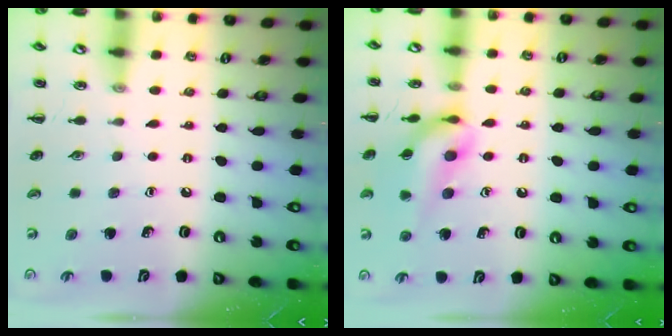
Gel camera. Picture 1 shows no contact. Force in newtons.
{"total": 13.9, "press": 13.8, "slide": 1.6}